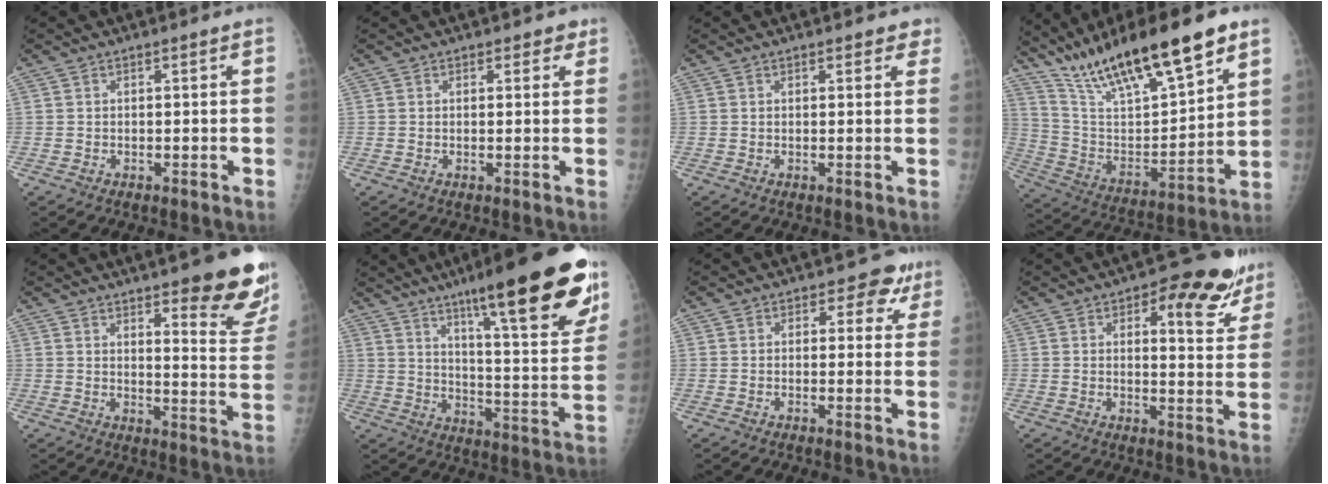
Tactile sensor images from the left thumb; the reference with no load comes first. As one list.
[{"total": 2.1, "force": [1.3, 1.4, 0.8], "torque": [0.014, -0.004, 0.010]}, {"total": 2.5, "force": [1.7, 1.4, 1.1], "torque": [0.014, -0.005, 0.015]}, {"total": 24.8, "force": [16.9, 6.5, 17.0], "torque": [-0.272, -0.046, 0.302]}, {"total": 17.1, "force": [11.0, 4.0, 12.4], "torque": [-0.120, -0.072, 0.138]}, {"total": 27.0, "force": [16.5, 4.7, 20.9], "torque": [-0.277, -0.059, 0.245]}, {"total": 5.3, "force": [3.0, 3.7, 2.4], "torque": [0.013, -0.008, 0.027]}, {"total": 12.6, "force": [7.4, 5.5, 8.6], "torque": [-0.055, -0.032, 0.092]}]